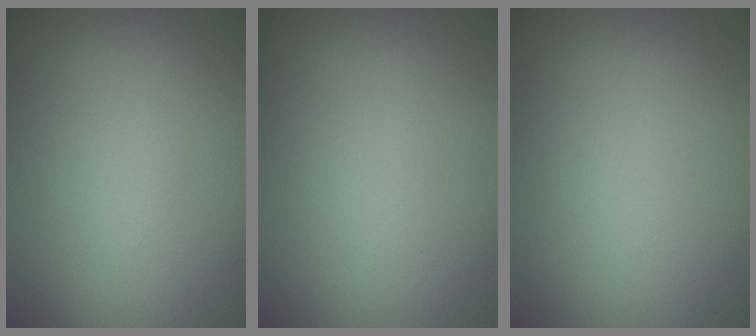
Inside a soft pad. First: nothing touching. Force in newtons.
{"total": 0.0}
{"total": 0.0}